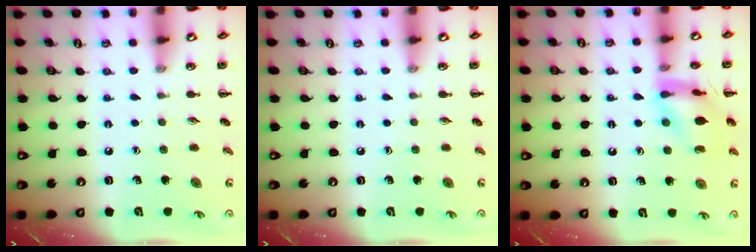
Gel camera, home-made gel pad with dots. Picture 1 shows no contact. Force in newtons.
{"total": 0.0}
{"total": 12.9, "press": 12.9, "slide": 1.5}